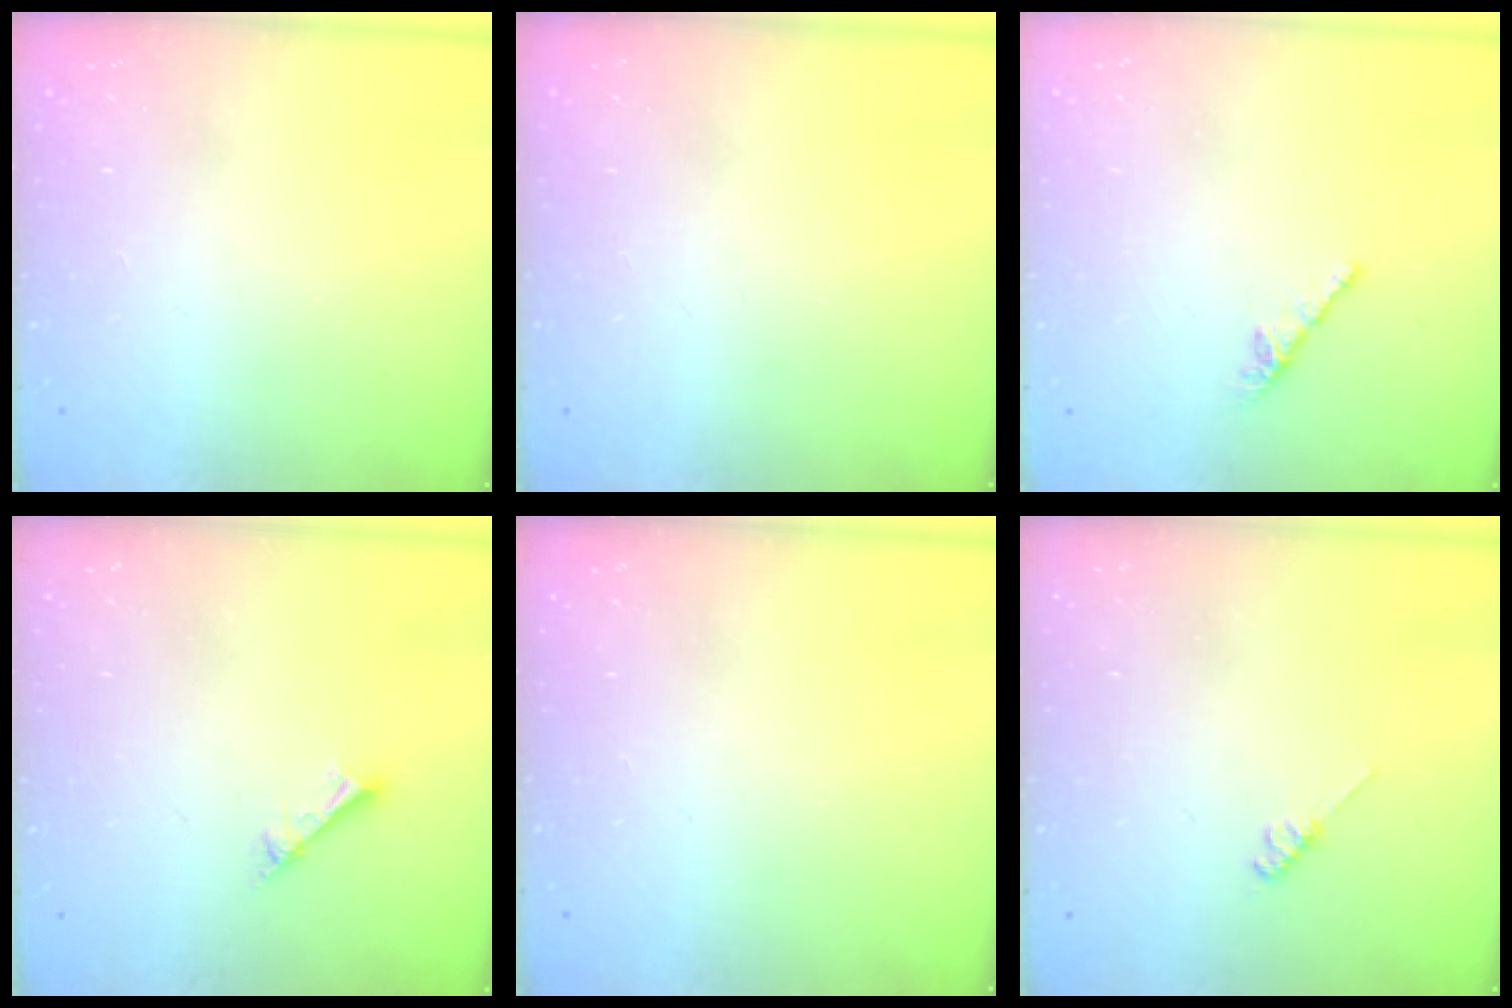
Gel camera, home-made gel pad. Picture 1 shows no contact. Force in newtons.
{"total": 0.0}
{"total": 0.0}
{"total": 1.6, "press": 1.6, "slide": 0.2}
{"total": 0.0}
{"total": 2.6, "press": 2.5, "slide": 0.4}